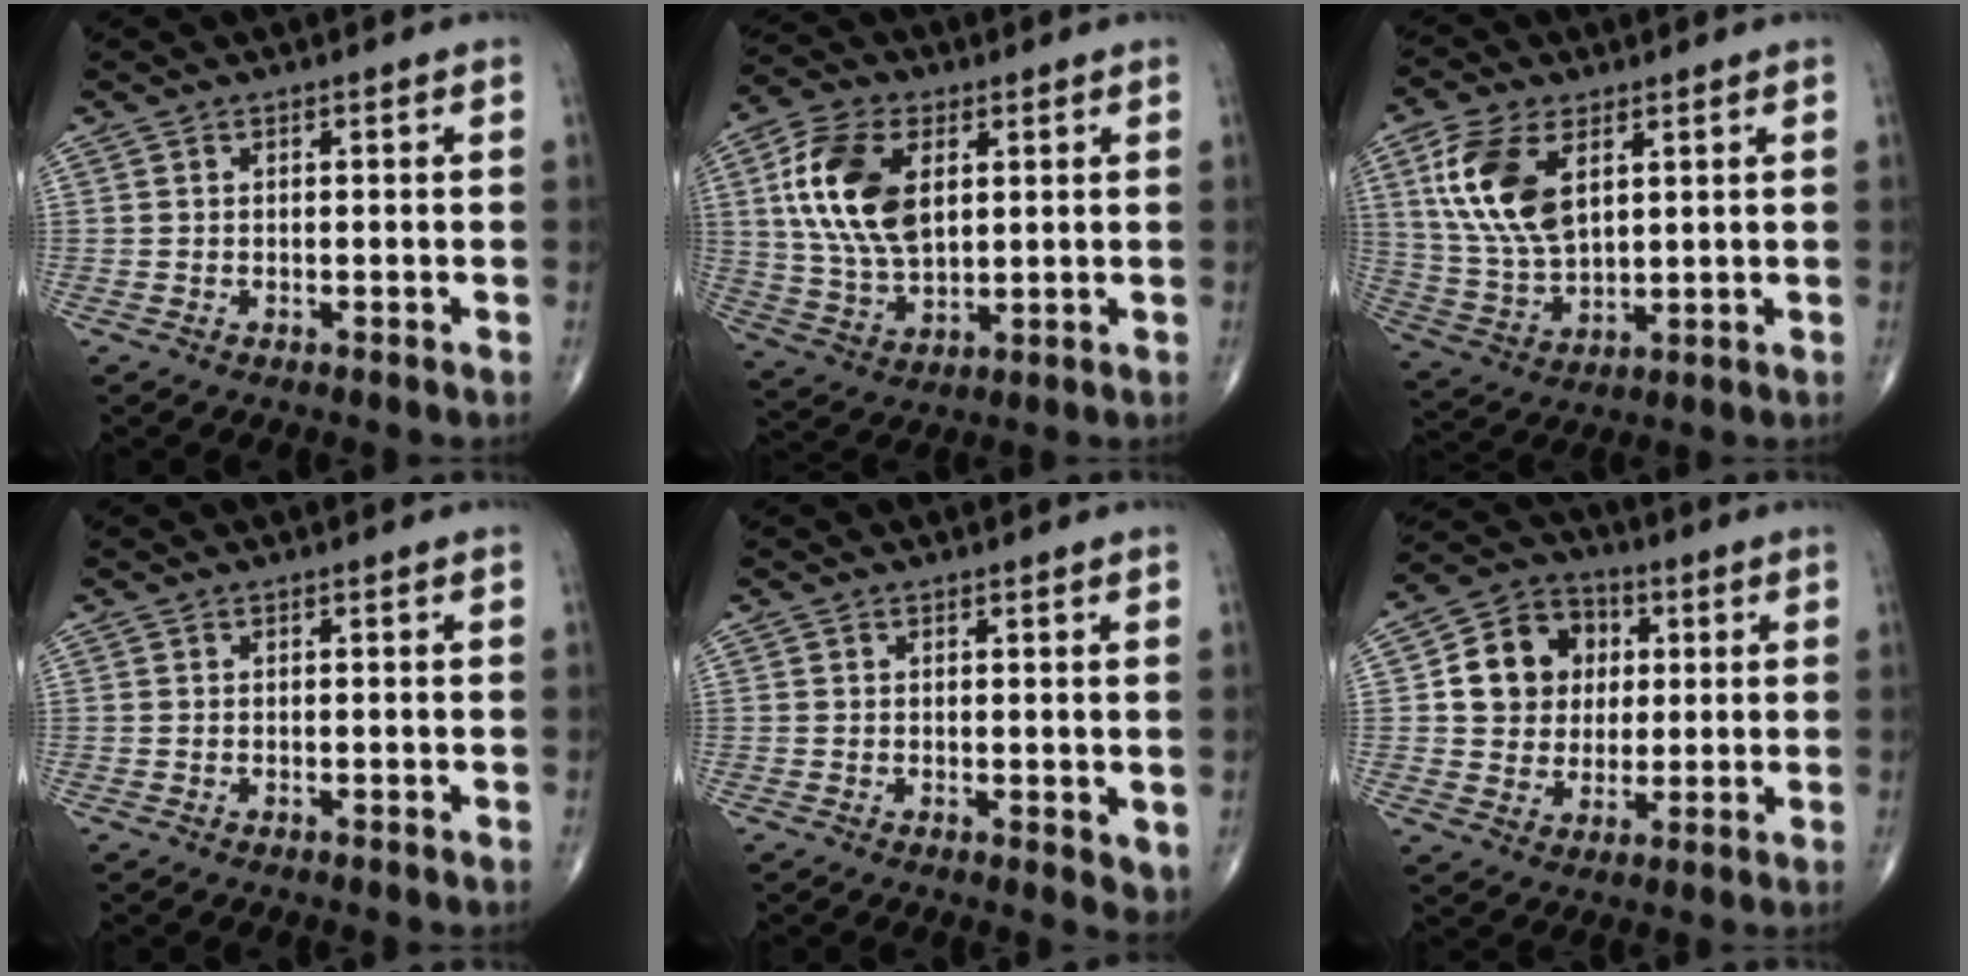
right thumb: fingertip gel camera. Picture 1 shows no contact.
{"total": 15.7, "force": [4.0, 9.1, 12.2], "torque": [-0.230, -0.006, 0.077]}
{"total": 14.1, "force": [5.0, 7.6, 10.7], "torque": [-0.215, -0.014, 0.105]}
{"total": 0.0}
{"total": 3.0, "force": [0.3, 1.5, 2.6], "torque": [-0.029, -0.011, 0.004]}
{"total": 12.7, "force": [2.5, 11.0, 5.9], "torque": [-0.064, 0.008, 0.039]}